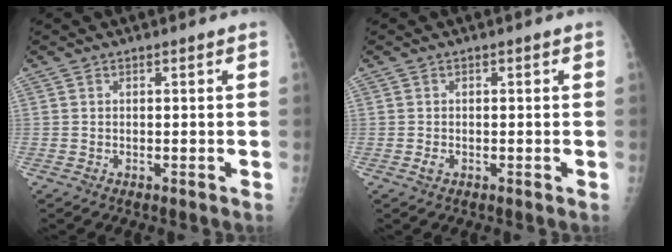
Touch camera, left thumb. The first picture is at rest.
{"total": 1.1, "force": [-0.4, 0.8, 0.7], "torque": [-0.012, -0.001, -0.008]}